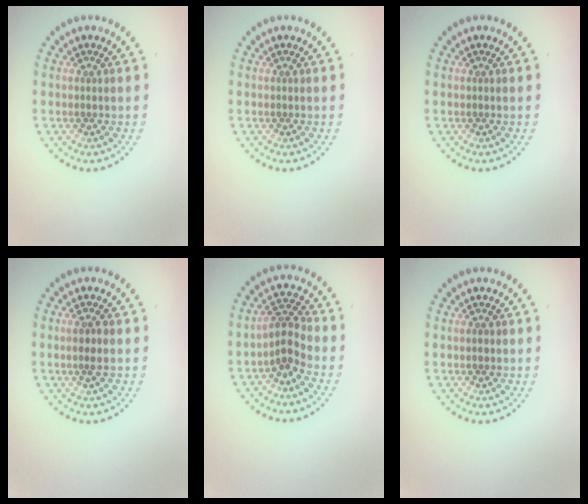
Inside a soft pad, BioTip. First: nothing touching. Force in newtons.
{"total": 0.0}
{"total": 0.0}
{"total": 1.6, "press": 1.4, "slide": 0.6}
{"total": 2.4, "press": 2.1, "slide": 1.2}
{"total": 0.7, "press": 0.7, "slide": 0.1}